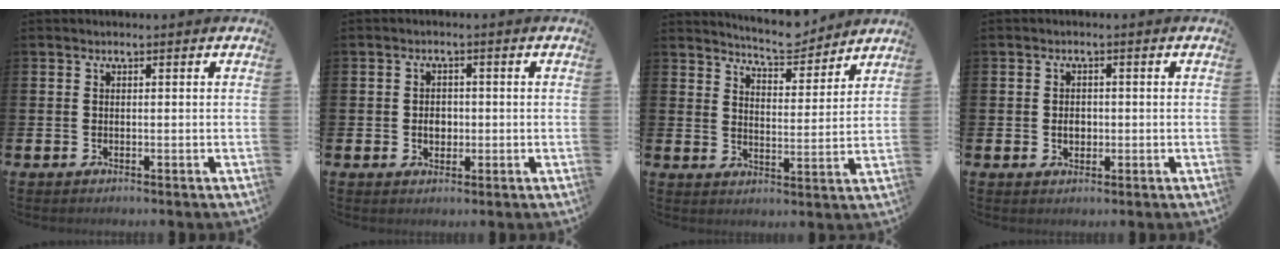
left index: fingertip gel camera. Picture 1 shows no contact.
{"total": 2.5, "force": [-0.2, 2.0, 1.5], "torque": [-0.016, 0.001, -0.011]}
{"total": 6.5, "force": [6.4, 0.7, 0.7], "torque": [-0.026, -0.041, 0.116]}
{"total": 2.1, "force": [-0.2, 1.6, 1.4], "torque": [-0.012, 0.001, -0.009]}